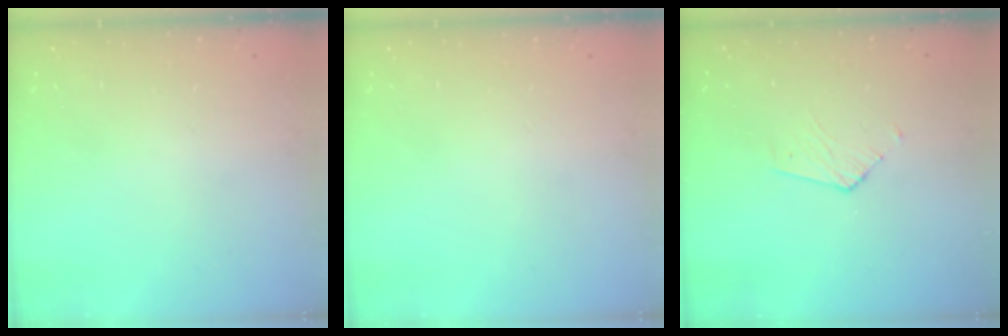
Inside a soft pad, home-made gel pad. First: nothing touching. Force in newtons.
{"total": 0.0}
{"total": 3.2, "press": 3.1, "slide": 0.3}